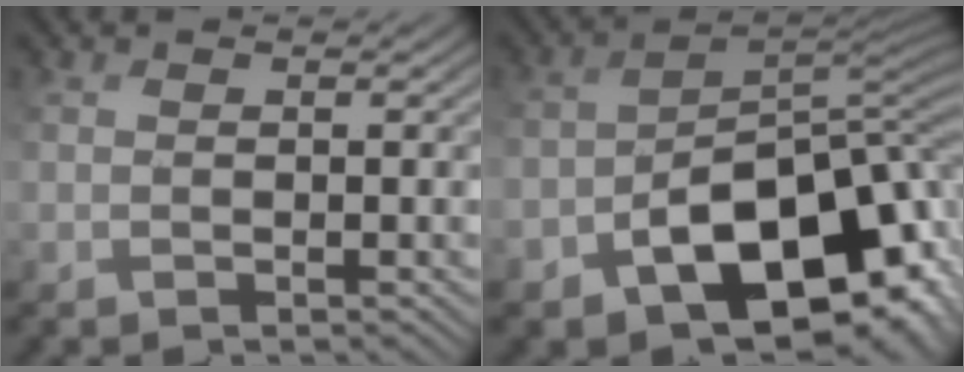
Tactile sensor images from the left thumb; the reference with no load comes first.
{"total": 14.0, "force": [-7.3, 7.7, 9.1], "torque": [-0.136, -0.030, -0.104]}